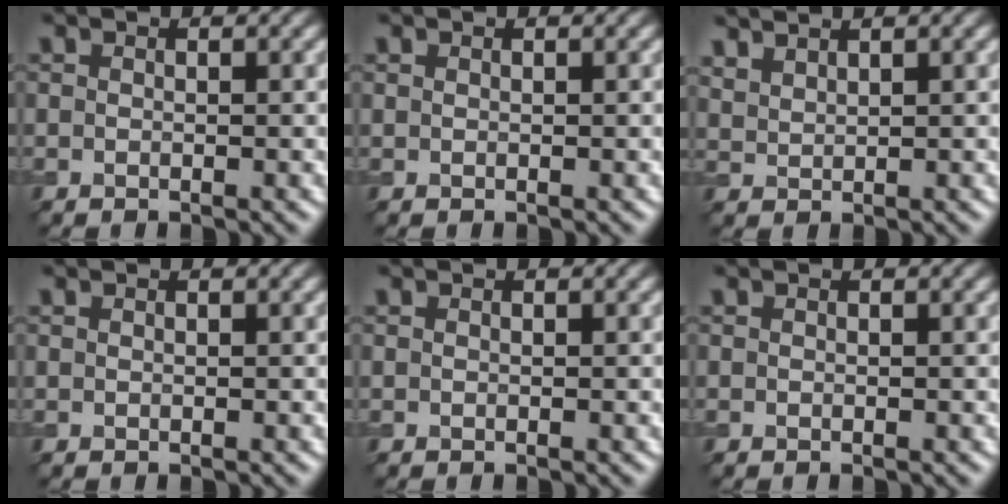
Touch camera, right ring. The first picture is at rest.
{"total": 0.0}
{"total": 2.0, "force": [1.9, 0.4, 0.6], "torque": [-0.012, 0.007, 0.040]}
{"total": 0.0}
{"total": 0.0}
{"total": 0.0}